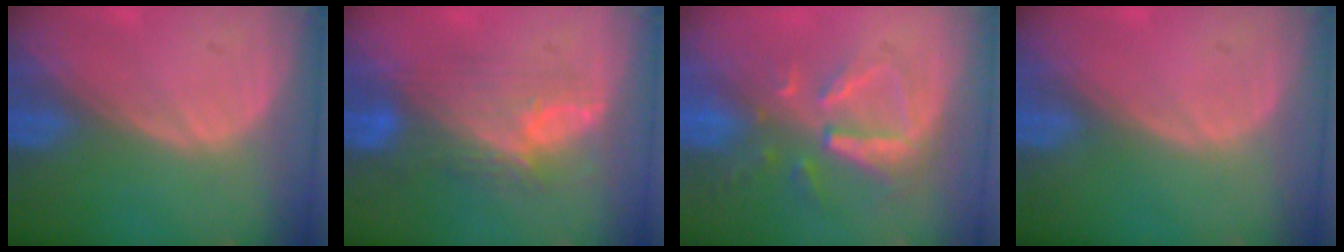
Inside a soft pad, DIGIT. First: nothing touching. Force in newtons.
{"total": 7.5, "press": 7.4, "slide": 1.4}
{"total": 8.1, "press": 7.3, "slide": 3.5}
{"total": 0.0}